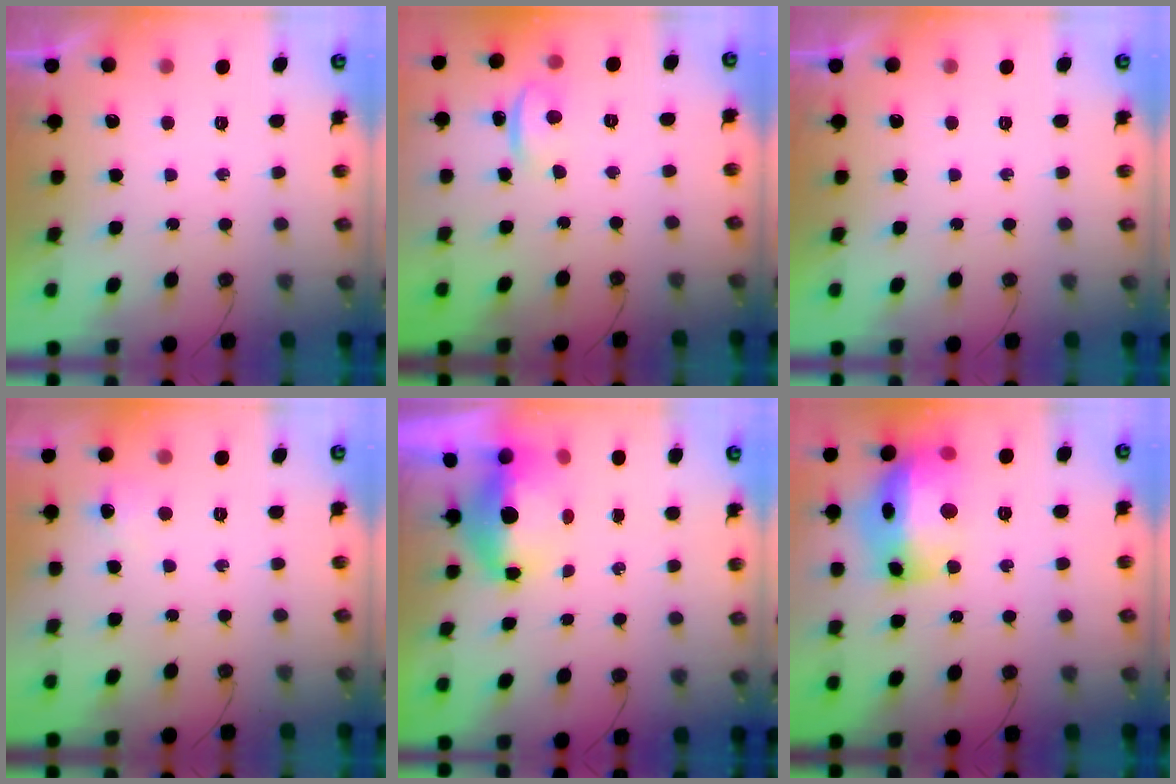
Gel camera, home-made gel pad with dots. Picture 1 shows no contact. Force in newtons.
{"total": 11.6, "press": 2.8, "slide": 11.2}
{"total": 0.0}
{"total": 3.8, "press": 3.8, "slide": 0.5}
{"total": 6.6, "press": 6.5, "slide": 1.1}
{"total": 19.9, "press": 19.8, "slide": 1.6}